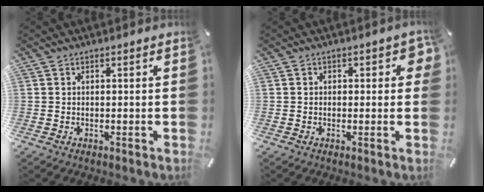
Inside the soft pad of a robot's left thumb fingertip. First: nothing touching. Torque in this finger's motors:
{"motor_torque": [0.16, -0.34, 0.15, 0.46, -0.11]}